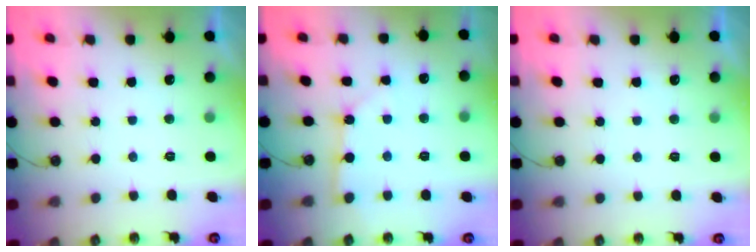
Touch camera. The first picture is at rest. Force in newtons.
{"total": 2.3, "press": 2.3, "slide": 0.2}
{"total": 2.9, "press": 2.9, "slide": 0.5}